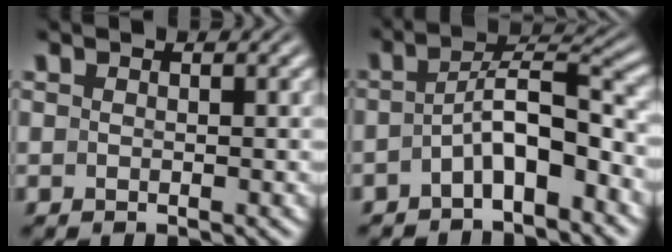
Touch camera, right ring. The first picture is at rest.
{"total": 4.8, "force": [-2.7, 1.9, 3.4], "torque": [-0.055, -0.010, -0.041]}